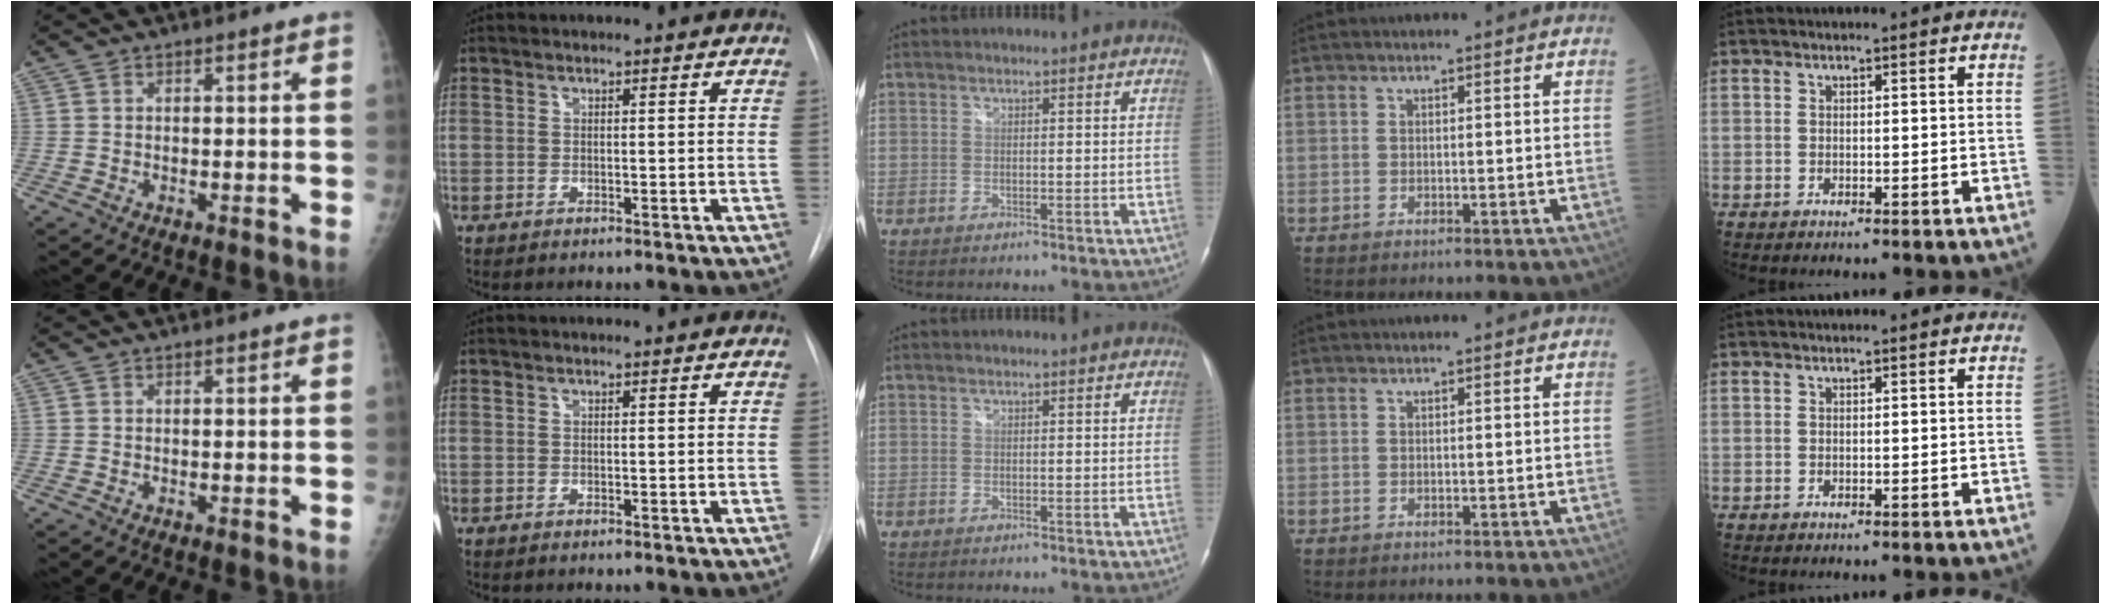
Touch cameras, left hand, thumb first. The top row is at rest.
{}